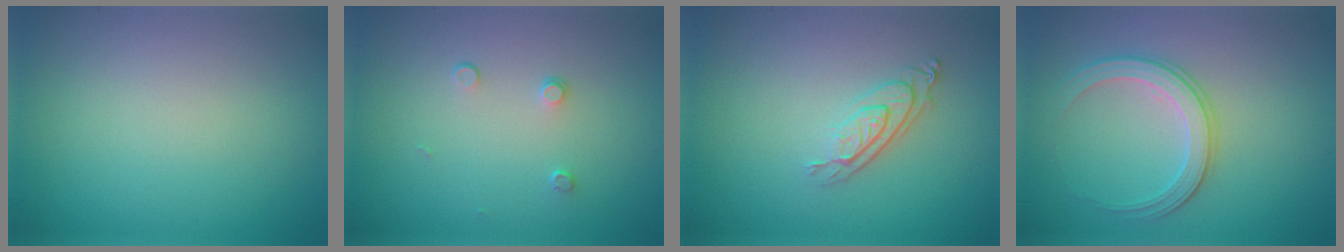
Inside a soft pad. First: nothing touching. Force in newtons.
{"total": 0.9, "press": 0.6, "slide": 0.6}
{"total": 2.9, "press": 2.0, "slide": 2.0}
{"total": 2.9, "press": 2.8, "slide": 0.5}